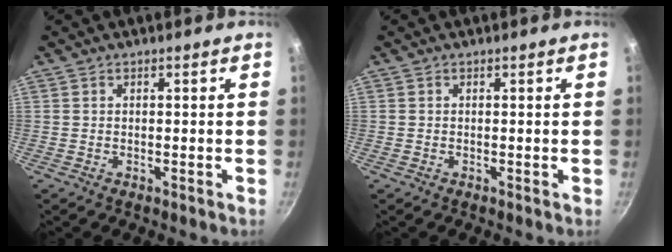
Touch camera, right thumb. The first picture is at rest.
{"total": 0.0}